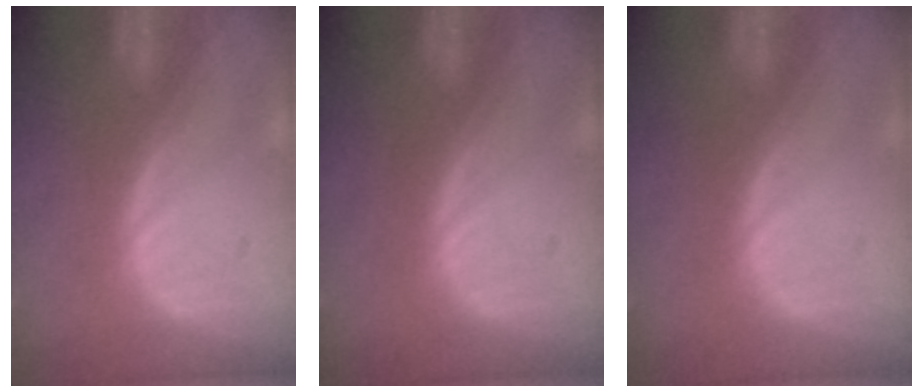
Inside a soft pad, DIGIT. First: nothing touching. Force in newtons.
{"total": 0.0}
{"total": 0.0}